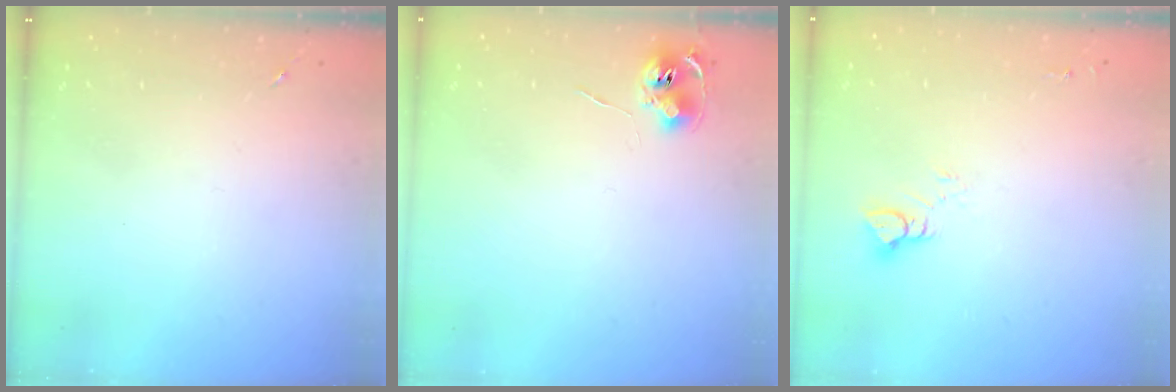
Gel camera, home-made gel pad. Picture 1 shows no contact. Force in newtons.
{"total": 7.5, "press": 7.5, "slide": 0.5}
{"total": 5.1, "press": 5.1, "slide": 0.3}